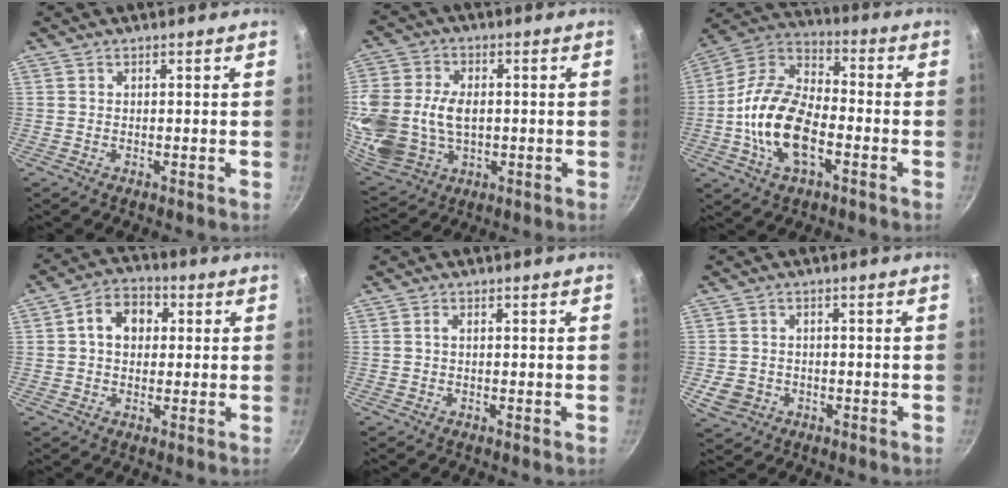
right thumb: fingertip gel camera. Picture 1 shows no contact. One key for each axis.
{"total": 20.7, "fx": -0.1, "fy": 15.4, "fz": 13.9, "tx": -0.321, "ty": 0.014, "tz": 0.011}
{"total": 17.3, "fx": -4.4, "fy": 9.3, "fz": 13.9, "tx": -0.249, "ty": 0.037, "tz": -0.100}
{"total": 8.2, "fx": 1.4, "fy": 6.2, "fz": 5.1, "tx": -0.051, "ty": 0.017, "tz": 0.009}
{"total": 0.8, "fx": 0.0, "fy": 0.4, "fz": 0.6, "tx": -0.014, "ty": 0.005, "tz": -0.001}
{"total": 4.9, "fx": -1.5, "fy": 4.2, "fz": 2.1, "tx": -0.037, "ty": 0.014, "tz": -0.018}